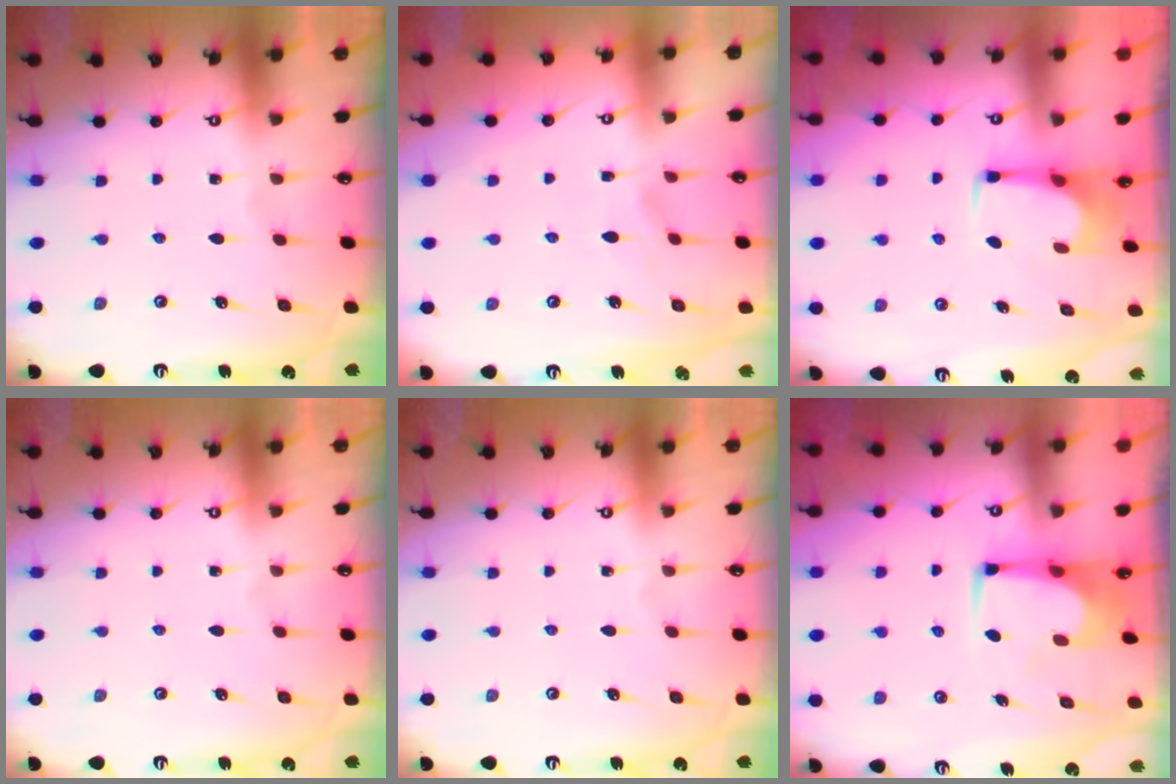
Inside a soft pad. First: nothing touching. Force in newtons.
{"total": 2.9, "press": 2.7, "slide": 1.1}
{"total": 2.5, "press": 2.5, "slide": 0.4}
{"total": 0.0}
{"total": 0.0}
{"total": 1.0, "press": 0.9, "slide": 0.2}